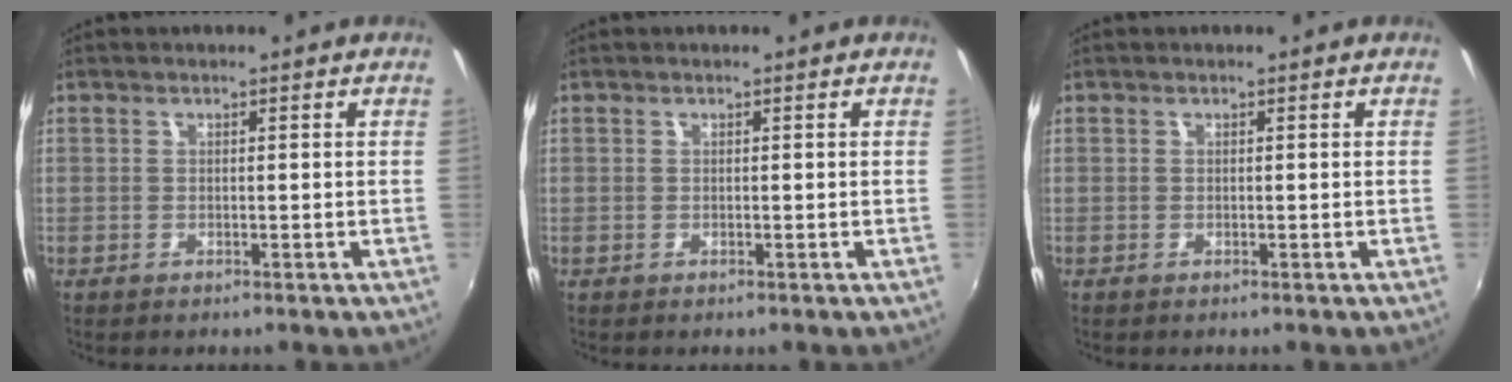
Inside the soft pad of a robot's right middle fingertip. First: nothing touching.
{"total": 0.0}
{"total": 0.0}